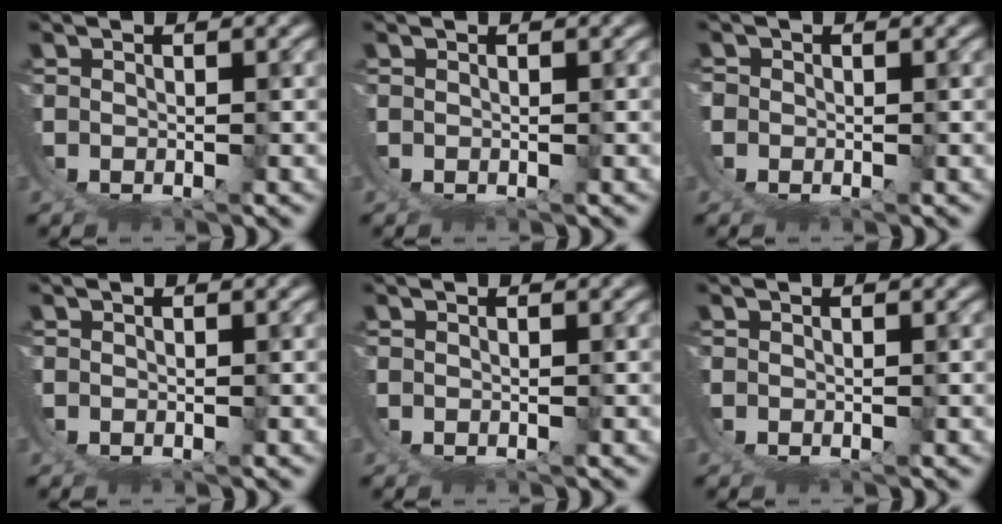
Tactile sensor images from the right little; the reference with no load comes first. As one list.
[{"total": 0.0}, {"total": 1.9, "force": [-0.6, 1.8, 0.4], "torque": [-0.013, -0.005, -0.014]}, {"total": 0.0}, {"total": 0.0}, {"total": 0.0}]